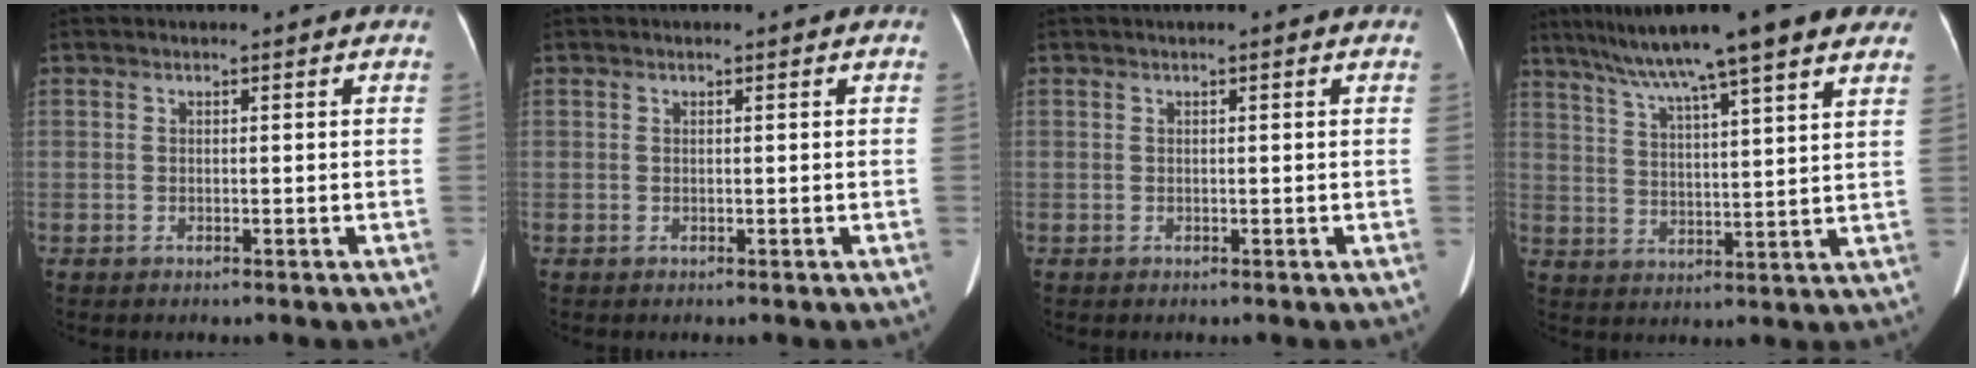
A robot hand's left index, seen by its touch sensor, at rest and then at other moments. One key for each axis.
{"total": 0.0}
{"total": 0.8, "fx": 0.6, "fy": 0.2, "fz": 0.5, "tx": -0.011, "ty": 0.017, "tz": 0.009}
{"total": 19.4, "fx": 14.6, "fy": 1.3, "fz": 12.6, "tx": -0.203, "ty": 0.039, "tz": 0.210}